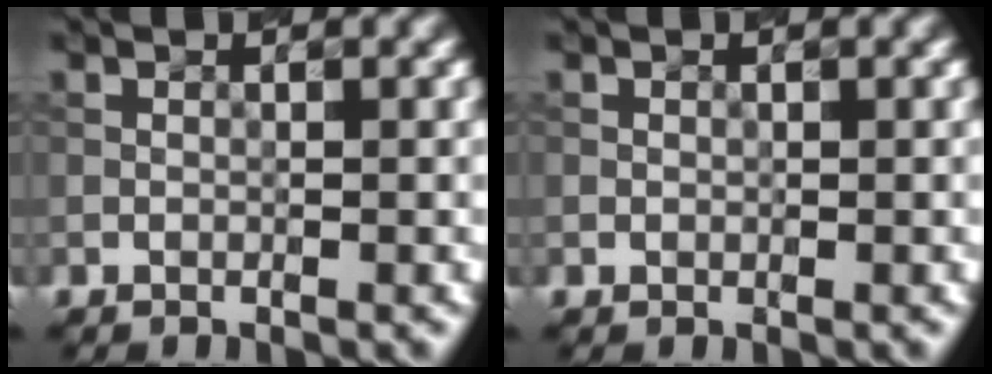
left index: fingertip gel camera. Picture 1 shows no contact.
{"total": 0.0}